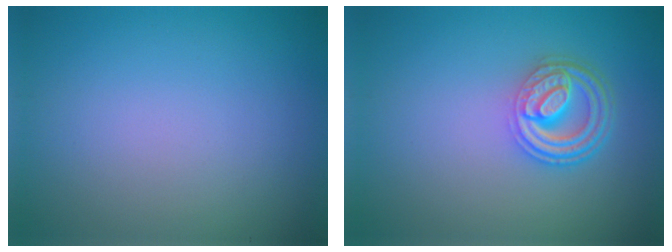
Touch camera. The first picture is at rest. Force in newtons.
{"total": 4.6, "press": 3.4, "slide": 3.0}